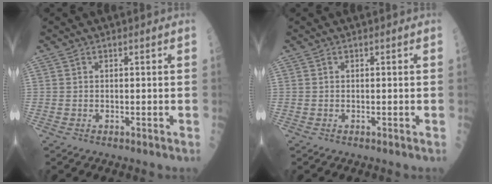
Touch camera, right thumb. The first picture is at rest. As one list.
[{"total": 0.0}]